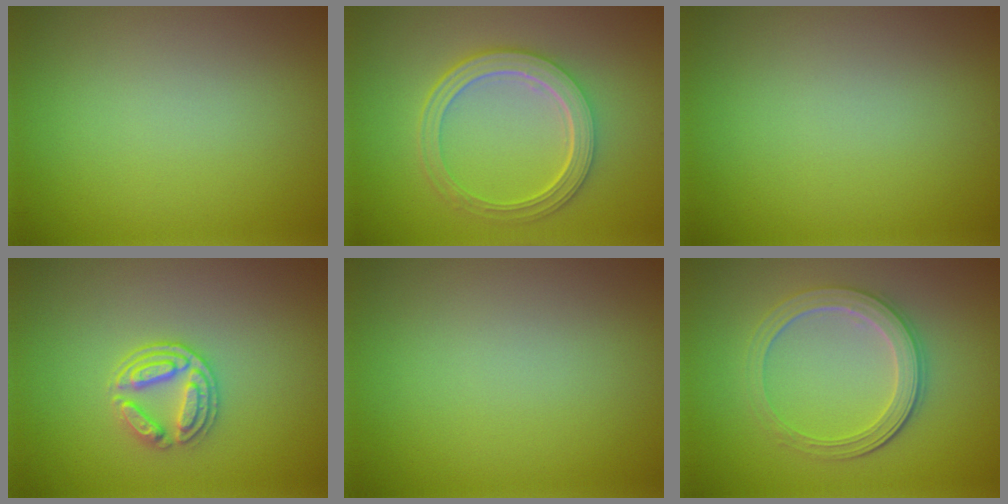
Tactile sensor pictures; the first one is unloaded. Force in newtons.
{"total": 5.2, "press": 3.9, "slide": 3.5}
{"total": 0.0}
{"total": 3.0, "press": 2.7, "slide": 1.2}
{"total": 0.0}
{"total": 4.0, "press": 3.4, "slide": 2.1}